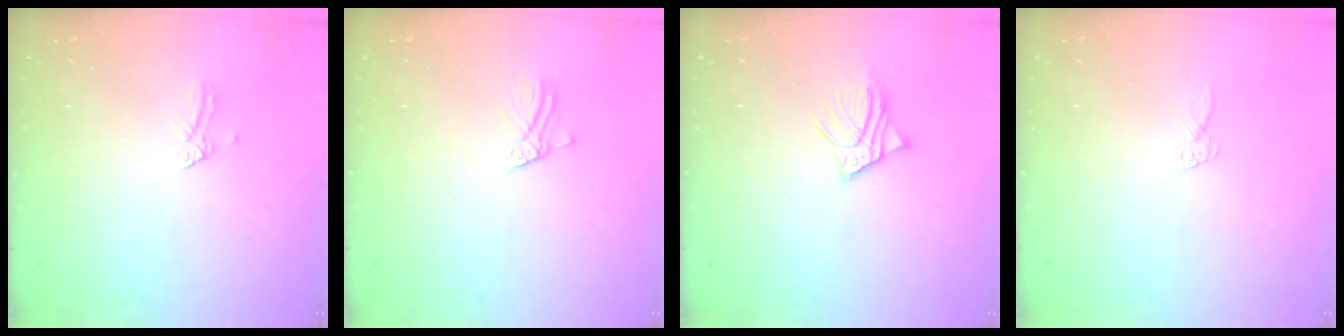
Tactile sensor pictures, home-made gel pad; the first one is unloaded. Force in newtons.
{"total": 1.7, "press": 1.7, "slide": 0.1}
{"total": 5.8, "press": 5.8, "slide": 0.7}
{"total": 5.2, "press": 5.2, "slide": 0.2}